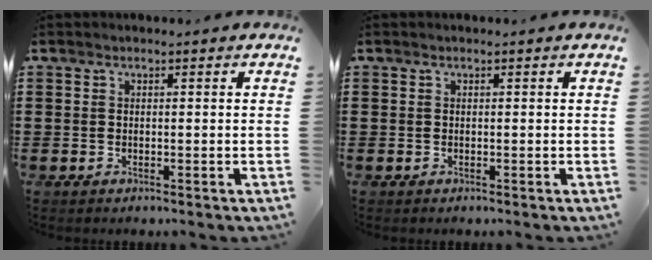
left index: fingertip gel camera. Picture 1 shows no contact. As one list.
[{"total": 0.0}]